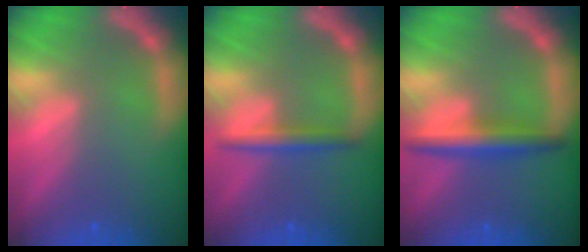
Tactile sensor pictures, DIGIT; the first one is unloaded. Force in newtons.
{"total": 2.5}
{"total": 4.0}